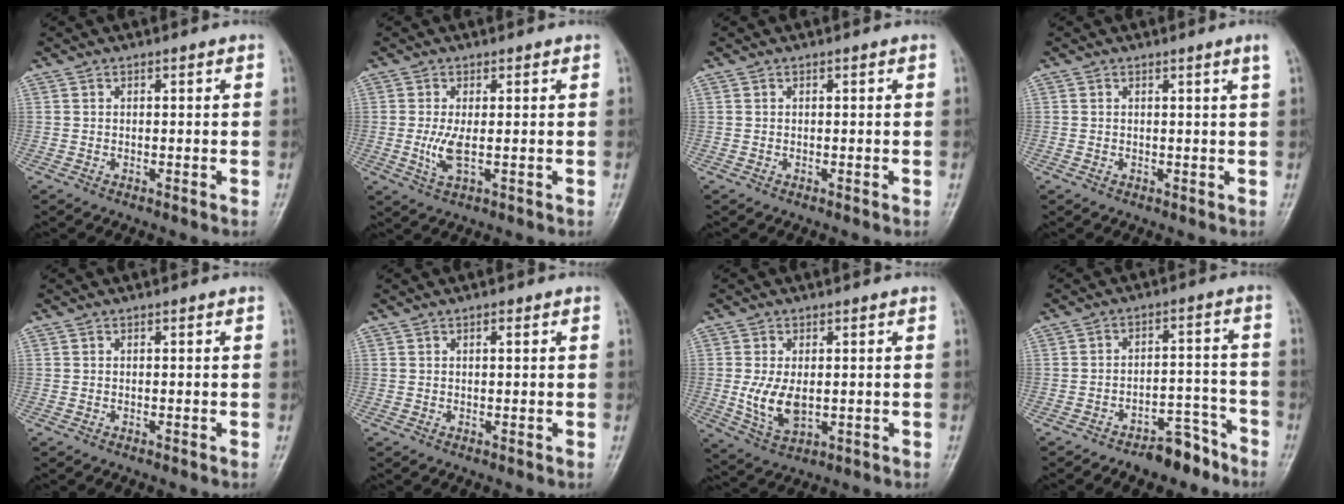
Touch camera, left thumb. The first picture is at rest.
{"total": 3.8, "force": [-0.2, 1.1, 3.6], "torque": [-0.086, -0.012, -0.003]}
{"total": 0.0}
{"total": 1.2, "force": [0.5, -0.5, 1.0], "torque": [-0.018, -0.005, 0.010]}
{"total": 0.0}
{"total": 1.0, "force": [0.5, 0.4, 0.8], "torque": [-0.013, 0.000, 0.007]}
{"total": 7.0, "force": [-0.2, 4.0, 5.8], "torque": [-0.104, -0.017, 0.005]}
{"total": 7.5, "force": [-5.8, 3.4, 3.4], "torque": [-0.027, 0.051, -0.088]}